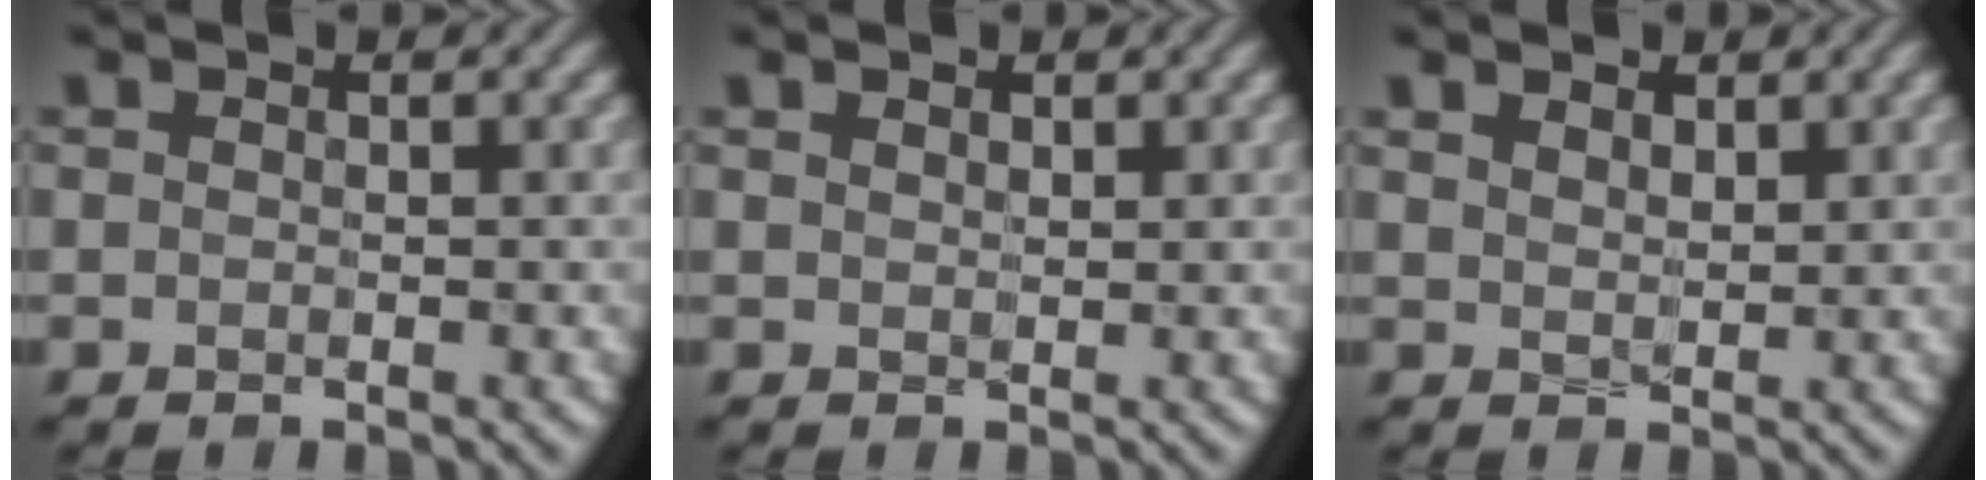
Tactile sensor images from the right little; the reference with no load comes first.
{"total": 1.2, "force": [0.9, 0.7, 0.6], "torque": [-0.010, 0.000, 0.016]}
{"total": 2.8, "force": [1.8, 1.5, 1.5], "torque": [-0.031, 0.004, 0.025]}